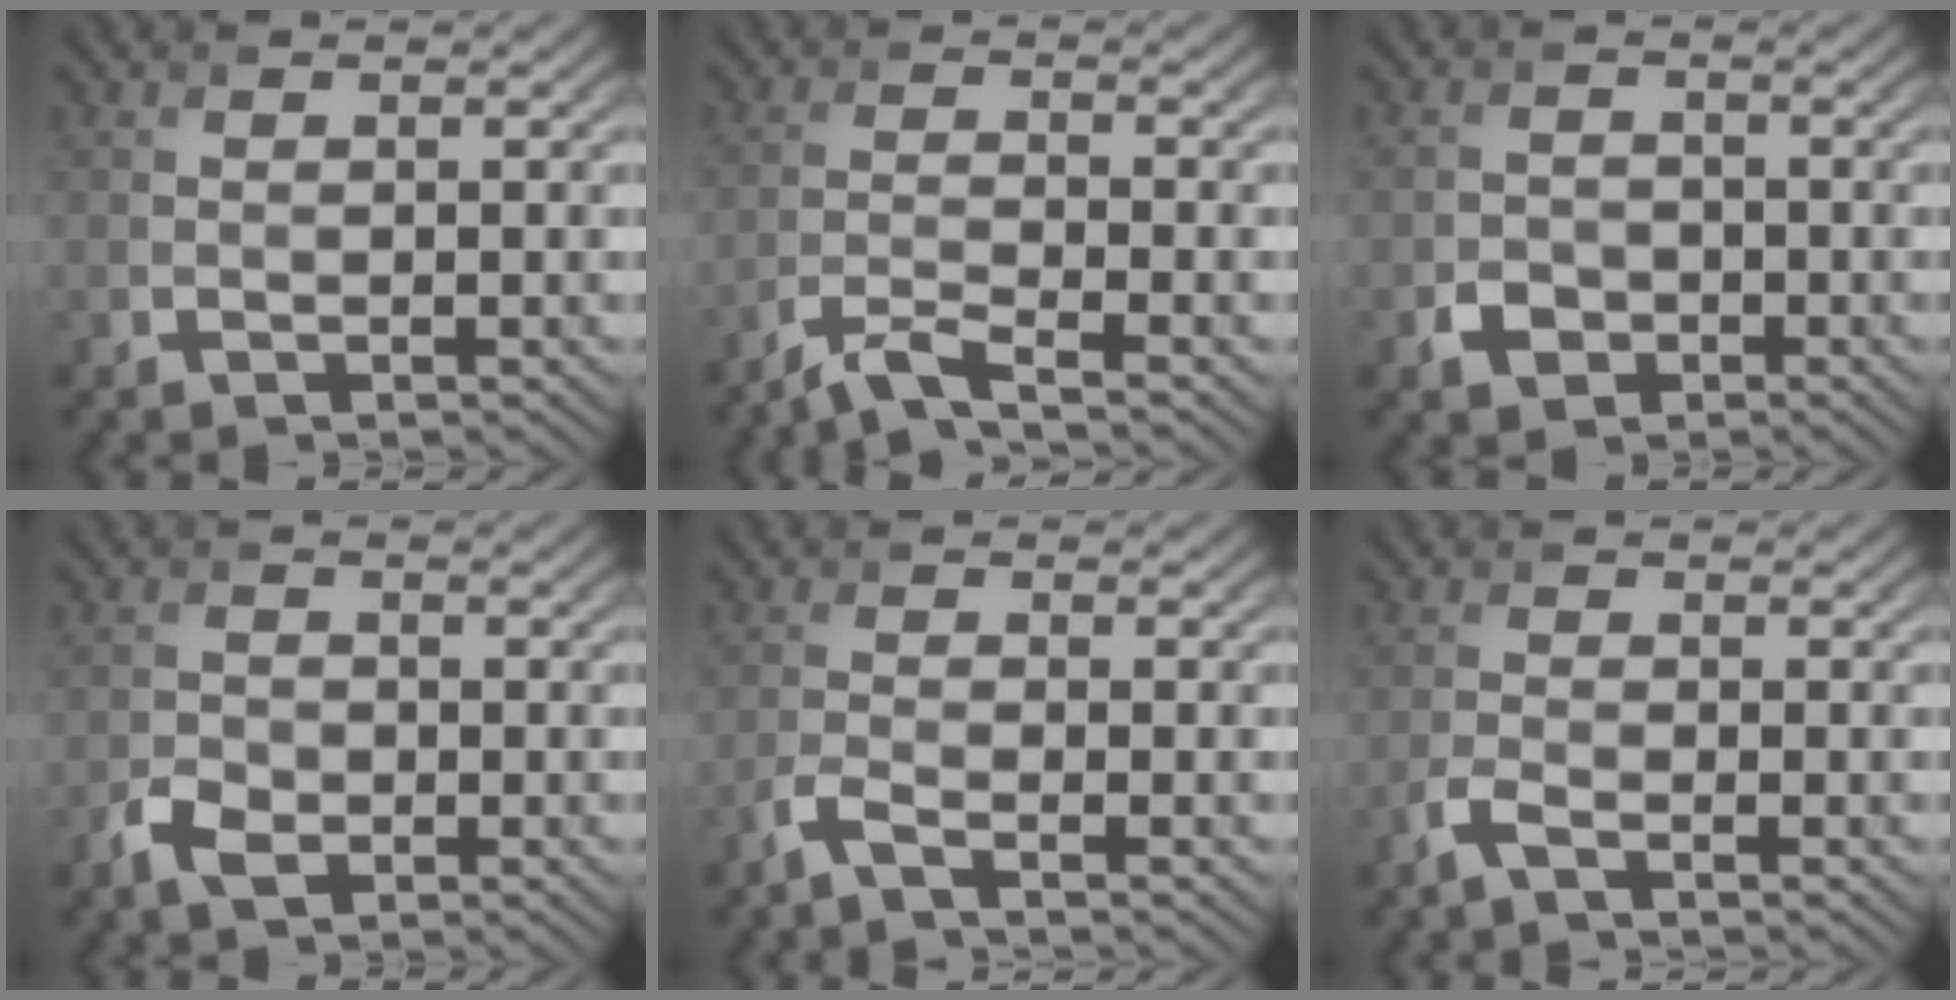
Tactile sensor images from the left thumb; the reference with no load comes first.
{"total": 3.9, "force": [-3.1, 0.4, 2.4], "torque": [-0.041, 0.001, -0.077]}
{"total": 2.5, "force": [-1.3, 2.0, 0.9], "torque": [-0.014, -0.002, -0.027]}
{"total": 3.0, "force": [-1.6, 1.9, 1.6], "torque": [-0.035, -0.002, -0.037]}
{"total": 2.4, "force": [-1.8, 0.3, 1.6], "torque": [-0.035, -0.002, -0.049]}
{"total": 2.1, "force": [-1.5, 0.4, 1.4], "torque": [-0.034, -0.001, -0.039]}